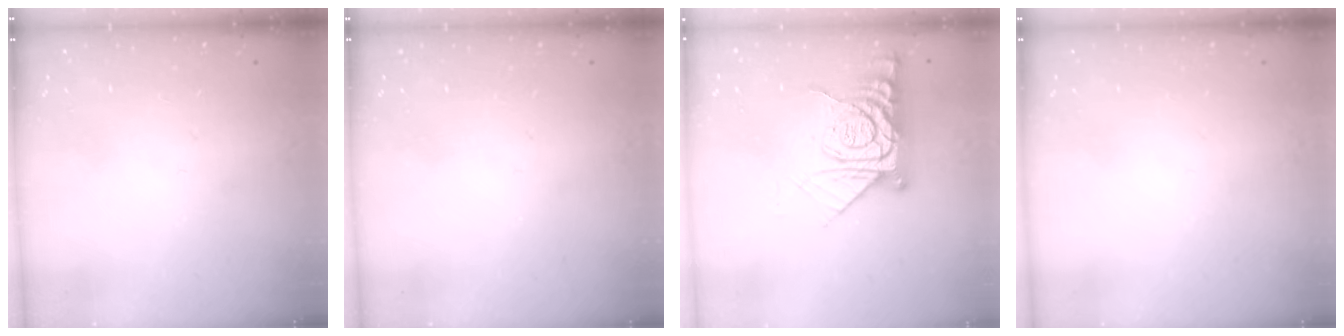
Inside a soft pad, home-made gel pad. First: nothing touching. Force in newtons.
{"total": 0.0}
{"total": 13.8, "press": 13.7, "slide": 1.3}
{"total": 0.0}